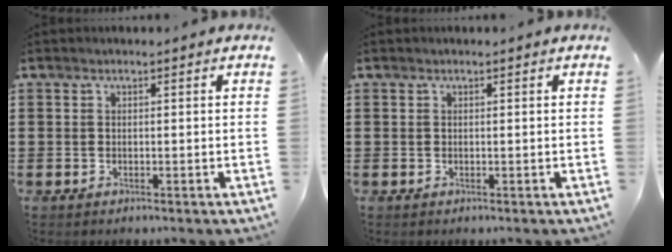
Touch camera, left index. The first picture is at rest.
{"total": 0.0}